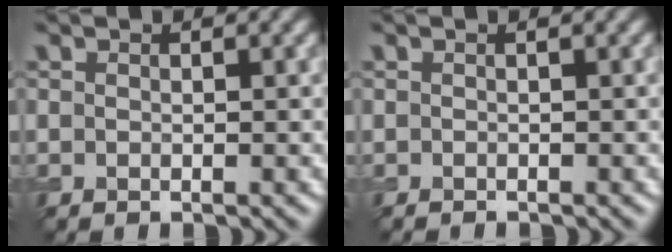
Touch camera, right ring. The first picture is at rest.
{"total": 0.7, "force": [-0.5, 0.3, 0.4], "torque": [0.000, -0.005, -0.008]}